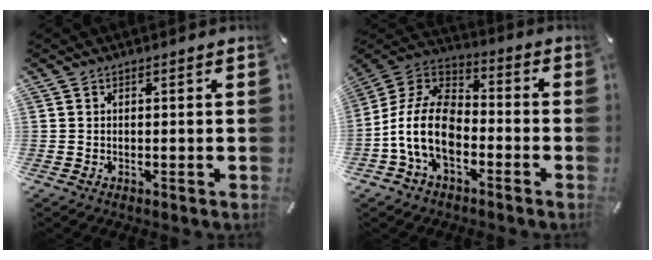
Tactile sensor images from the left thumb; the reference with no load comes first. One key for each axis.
{"total": 14.0, "fx": -5.6, "fy": 8.5, "fz": 9.6, "tx": -0.217, "ty": 0.016, "tz": -0.111}